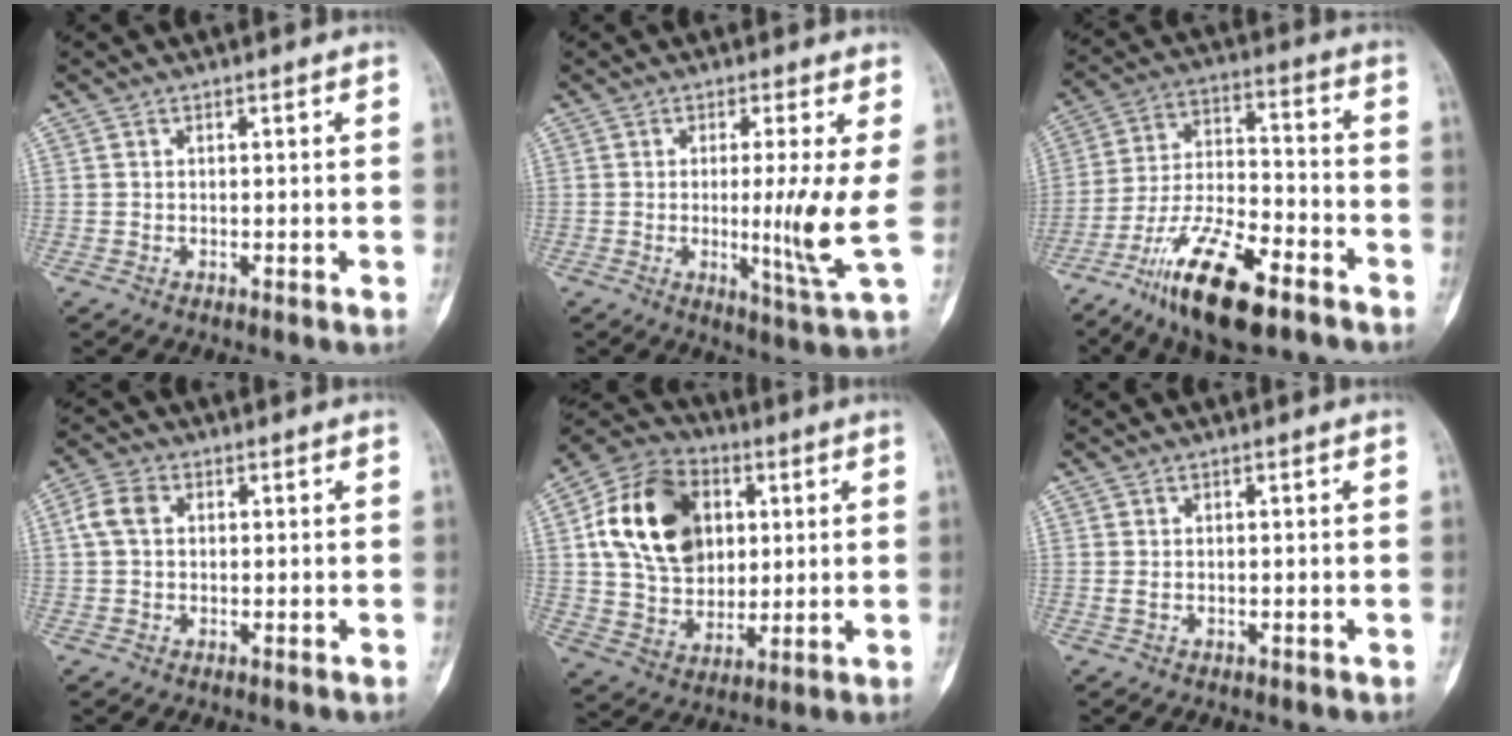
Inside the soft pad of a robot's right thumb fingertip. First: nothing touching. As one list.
[{"total": 8.3, "force": [0.2, -0.7, 8.3], "torque": [-0.155, -0.030, -0.001]}, {"total": 17.6, "force": [-11.1, 5.7, 12.4], "torque": [-0.229, 0.064, -0.200]}, {"total": 4.3, "force": [0.7, 3.1, 3.0], "torque": [-0.065, 0.013, 0.007]}, {"total": 19.8, "force": [4.5, 14.7, 12.5], "torque": [-0.200, 0.003, 0.082]}, {"total": 0.9, "force": [0.0, 0.6, 0.6], "torque": [-0.014, 0.000, 0.003]}]